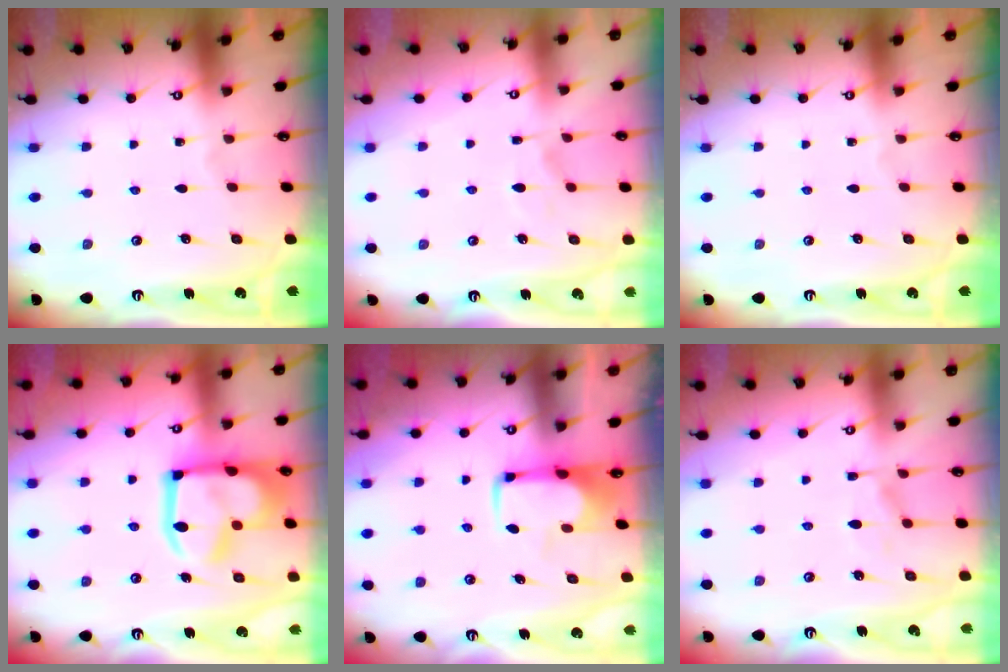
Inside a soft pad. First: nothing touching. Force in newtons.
{"total": 6.4, "press": 6.3, "slide": 1.3}
{"total": 0.0}
{"total": 18.7, "press": 18.6, "slide": 1.7}
{"total": 1.8, "press": 1.8, "slide": 0.4}
{"total": 1.4, "press": 0.3, "slide": 1.4}